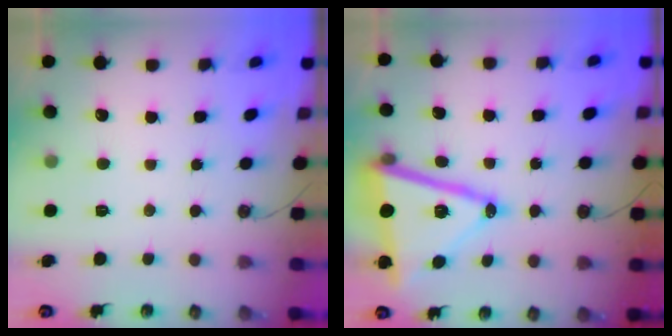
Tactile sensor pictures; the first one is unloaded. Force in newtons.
{"total": 18.1, "press": 18.0, "slide": 2.5}